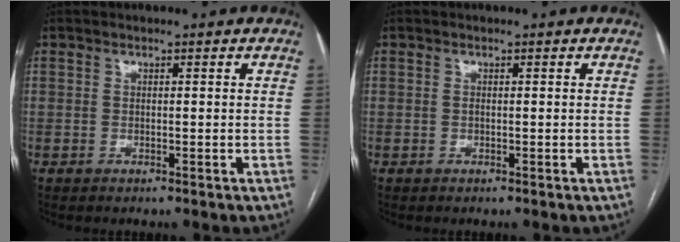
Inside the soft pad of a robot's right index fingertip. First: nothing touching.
{"total": 0.0}